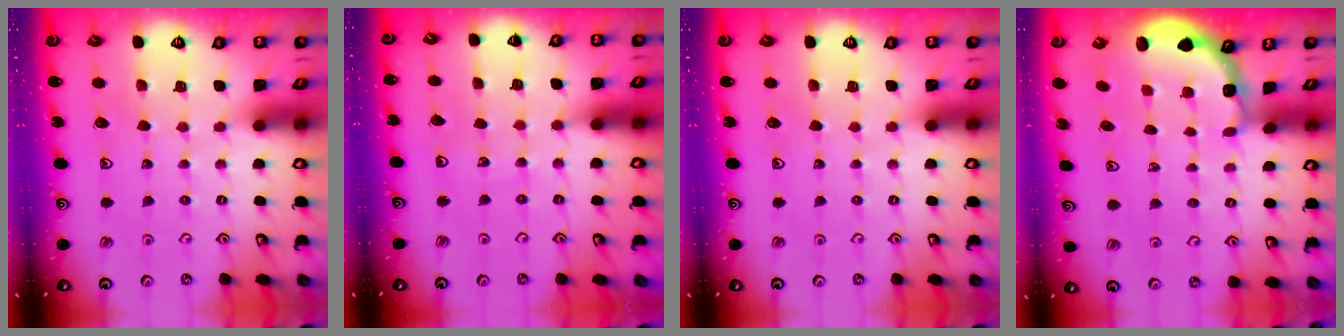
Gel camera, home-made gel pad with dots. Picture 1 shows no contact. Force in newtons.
{"total": 2.9, "press": 2.9, "slide": 0.3}
{"total": 0.0}
{"total": 1.7, "press": 1.4, "slide": 0.9}